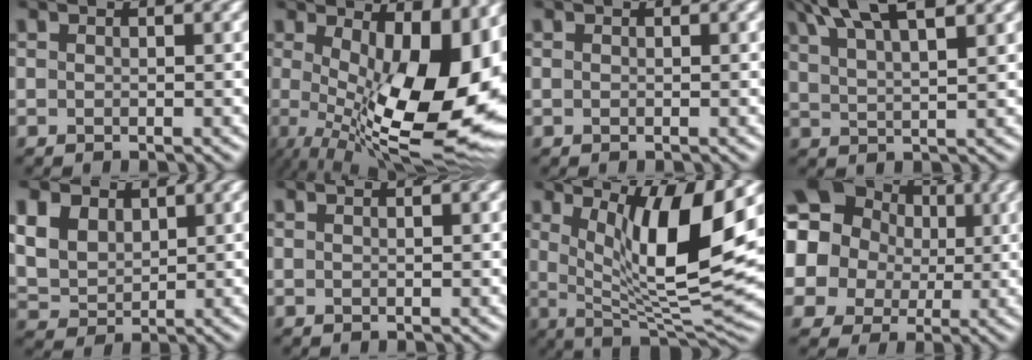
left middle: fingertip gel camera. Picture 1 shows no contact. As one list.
[{"total": 14.3, "force": [0.1, 5.9, 13.0], "torque": [-0.171, -0.014, 0.012]}, {"total": 0.0}, {"total": 7.9, "force": [5.7, 2.0, 5.0], "torque": [-0.073, 0.025, 0.071]}, {"total": 8.2, "force": [4.3, 5.7, 4.0], "torque": [-0.125, 0.023, 0.075]}, {"total": 0.6, "force": [0.3, 0.2, 0.4], "torque": [-0.001, 0.004, 0.002]}, {"total": 10.7, "force": [3.0, 2.6, 9.9], "torque": [-0.156, -0.008, 0.055]}, {"total": 13.2, "force": [4.0, 11.4, 5.3], "torque": [-0.141, 0.026, 0.056]}]